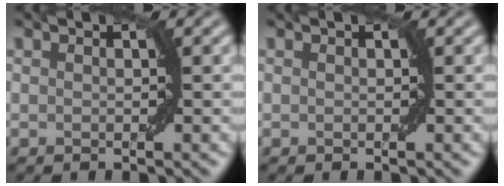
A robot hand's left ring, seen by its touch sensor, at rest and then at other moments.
{"total": 0.0}